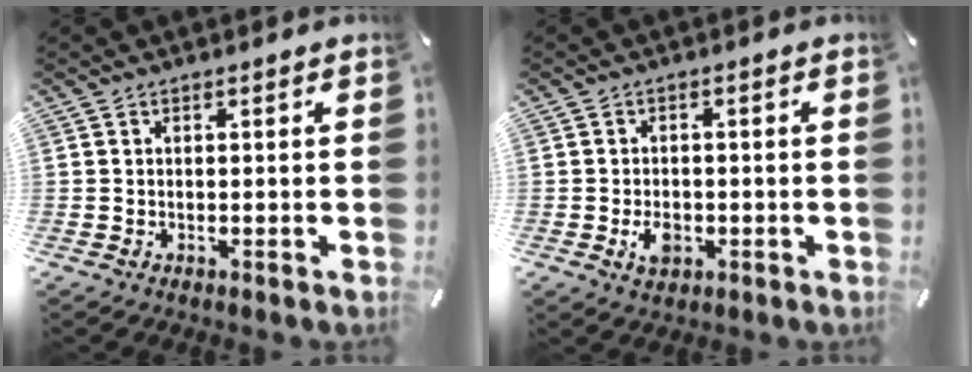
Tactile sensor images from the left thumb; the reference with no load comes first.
{"total": 4.1, "force": [-1.2, 2.9, 2.7], "torque": [-0.051, -0.002, -0.024]}